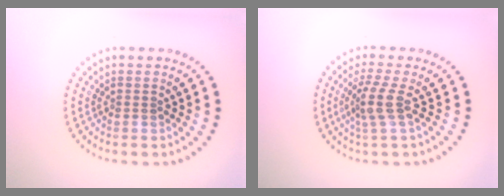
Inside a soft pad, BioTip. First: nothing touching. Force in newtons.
{"total": 2.7, "press": 2.1, "slide": 1.7}